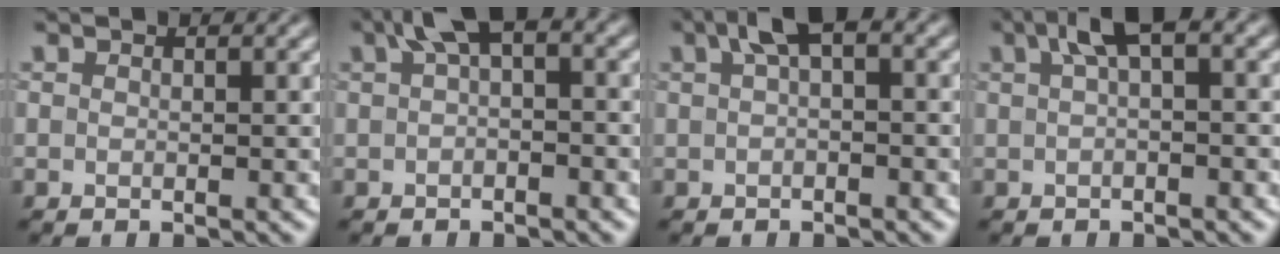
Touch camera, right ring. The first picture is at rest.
{"total": 3.2, "force": [0.8, 1.3, 2.8], "torque": [-0.040, 0.016, 0.004]}
{"total": 2.7, "force": [0.8, 0.9, 2.4], "torque": [-0.036, 0.016, 0.005]}
{"total": 3.1, "force": [1.0, 0.7, 2.9], "torque": [-0.047, 0.017, 0.010]}